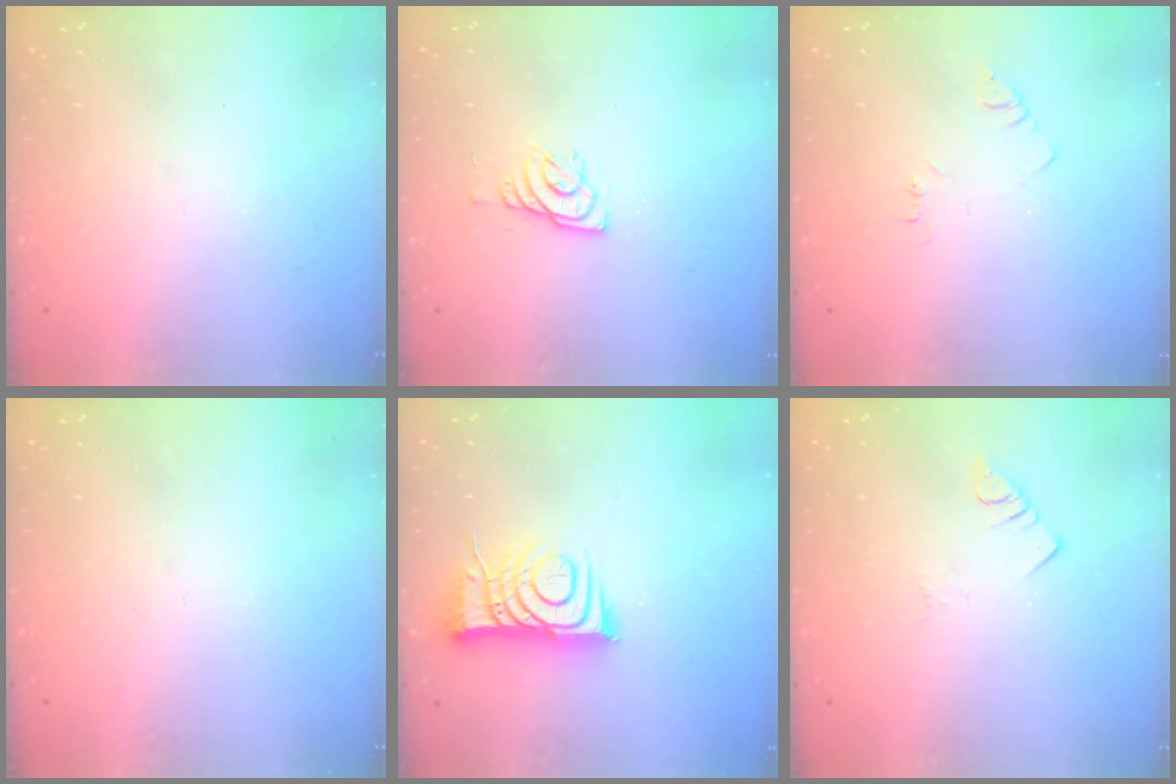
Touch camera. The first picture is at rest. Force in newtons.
{"total": 6.0, "press": 6.0, "slide": 0.5}
{"total": 2.9, "press": 2.9, "slide": 0.4}
{"total": 0.0}
{"total": 9.5, "press": 9.5, "slide": 1.2}
{"total": 2.4, "press": 2.3, "slide": 0.4}